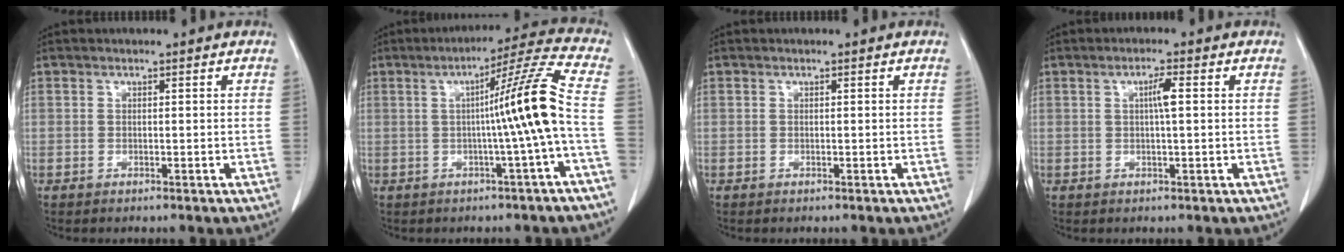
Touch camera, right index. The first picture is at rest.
{"total": 10.8, "force": [-1.0, -2.4, 10.4], "torque": [-0.149, 0.013, -0.011]}
{"total": 0.0}
{"total": 2.6, "force": [0.5, 0.2, 2.5], "torque": [-0.044, 0.003, 0.008]}